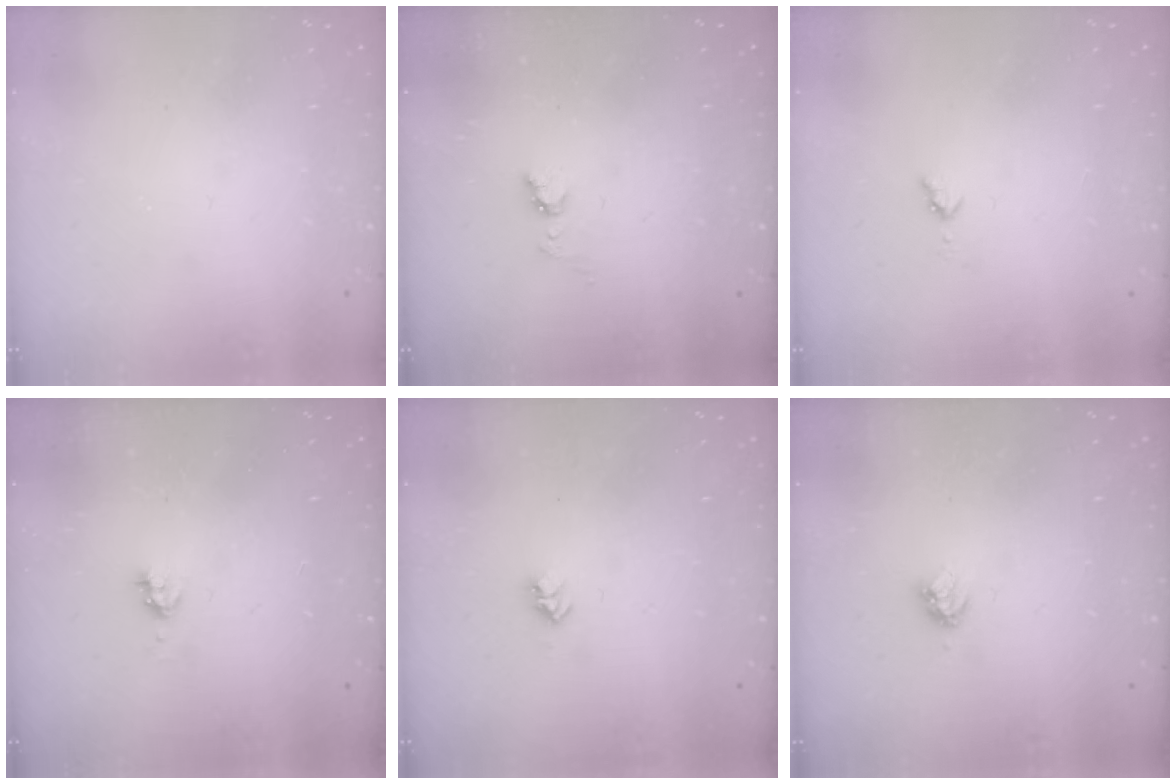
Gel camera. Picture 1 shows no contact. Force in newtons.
{"total": 4.0, "press": 3.9, "slide": 0.5}
{"total": 2.8, "press": 2.8, "slide": 0.4}
{"total": 2.6, "press": 2.6, "slide": 0.4}
{"total": 2.7, "press": 2.7, "slide": 0.4}
{"total": 3.1, "press": 3.1, "slide": 0.3}